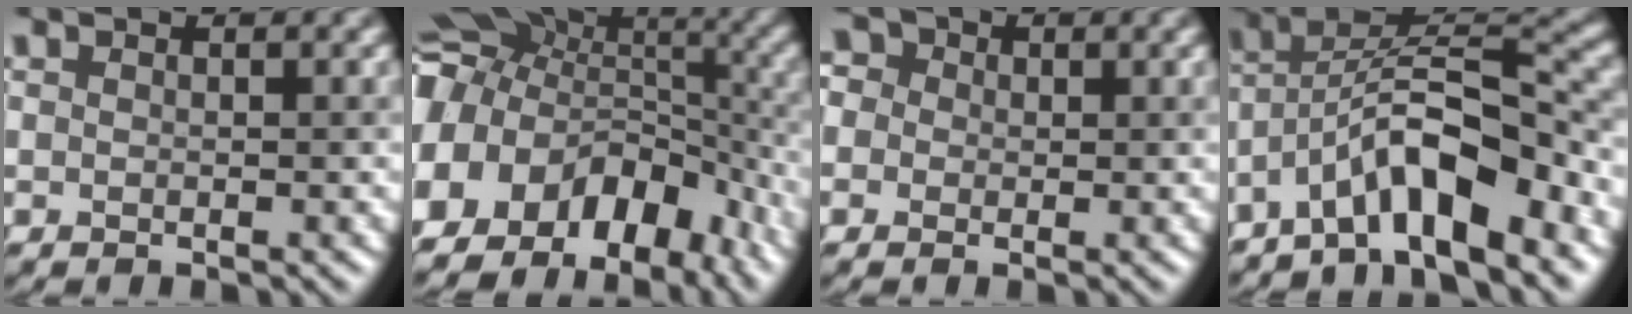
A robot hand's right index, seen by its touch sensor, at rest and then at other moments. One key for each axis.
{"total": 12.9, "fx": -3.9, "fy": 9.2, "fz": 8.1, "tx": -0.164, "ty": 0.017, "tz": -0.062}
{"total": 3.7, "fx": 1.1, "fy": 3.3, "fz": 1.4, "tx": -0.017, "ty": 0.035, "tz": -0.012}
{"total": 8.6, "fx": -5.1, "fy": 2.6, "fz": 6.5, "tx": -0.087, "ty": 0.029, "tz": -0.093}